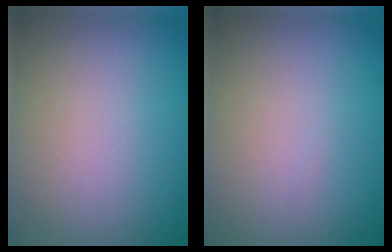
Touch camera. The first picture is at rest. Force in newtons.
{"total": 0.0}